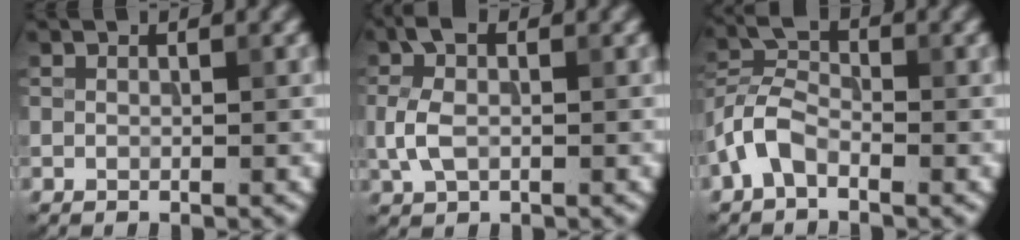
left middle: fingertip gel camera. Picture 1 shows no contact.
{"total": 3.6, "force": [-0.1, 2.3, 2.8], "torque": [-0.072, 0.007, -0.008]}
{"total": 3.8, "force": [-2.2, 1.9, 2.4], "torque": [-0.052, 0.011, -0.057]}